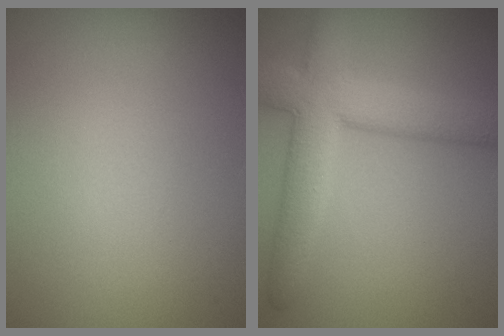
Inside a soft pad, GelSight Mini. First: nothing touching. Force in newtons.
{"total": 7.5, "press": 7.5, "slide": 0.6}